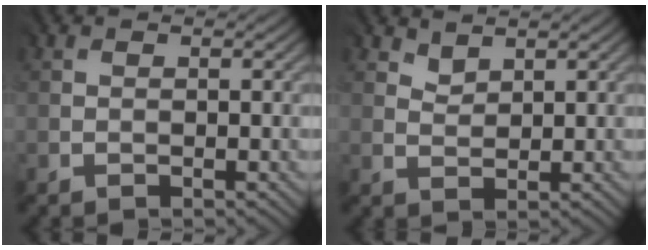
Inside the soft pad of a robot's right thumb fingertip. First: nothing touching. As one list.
[{"total": 1.7, "force": [1.6, 0.4, -0.3], "torque": [0.002, -0.004, 0.038]}]